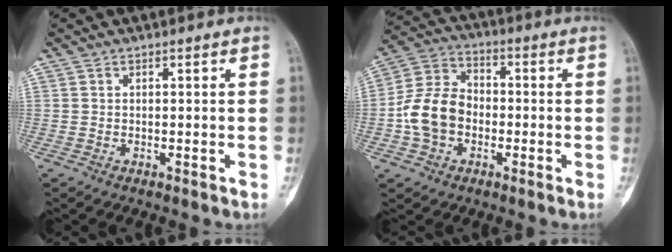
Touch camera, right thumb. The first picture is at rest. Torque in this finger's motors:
{"motor_torque": [1.48, 1.30, 0.38, -0.50, 0.06]}